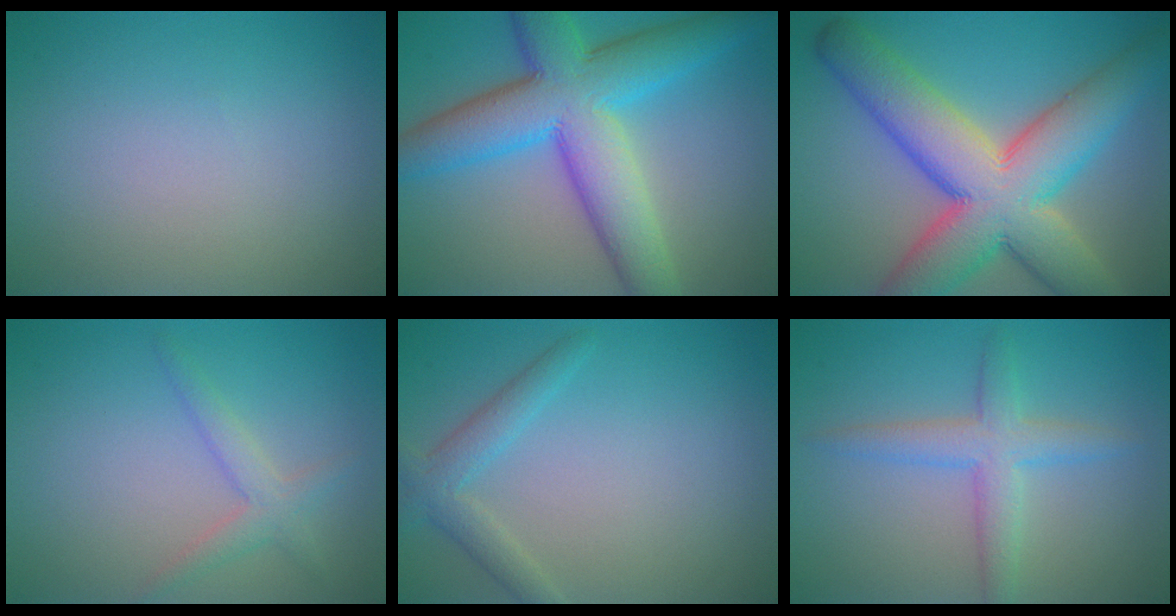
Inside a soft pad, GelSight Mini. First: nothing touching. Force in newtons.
{"total": 10.8, "press": 10.8, "slide": 0.1}
{"total": 12.7, "press": 12.7, "slide": 0.5}
{"total": 2.2, "press": 2.2, "slide": 0.1}
{"total": 2.6, "press": 2.6, "slide": 0.1}
{"total": 3.4, "press": 3.4, "slide": 0.1}